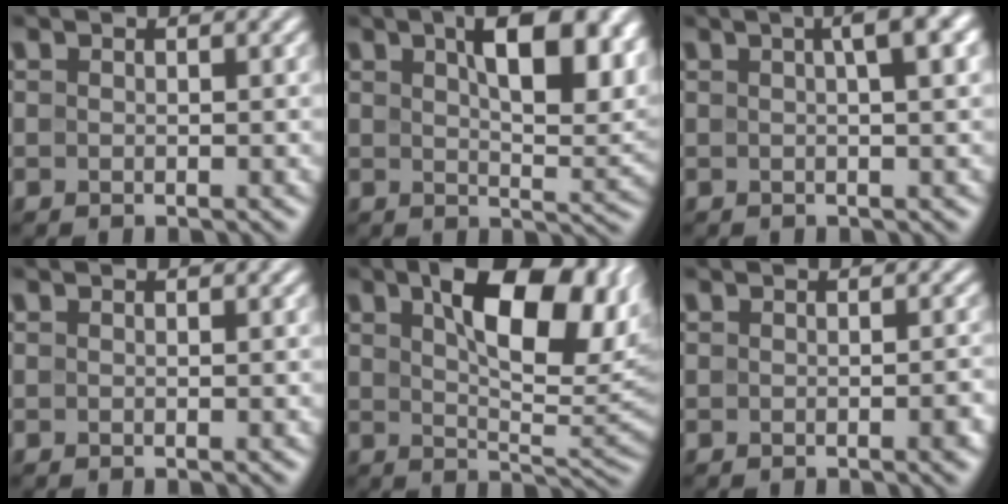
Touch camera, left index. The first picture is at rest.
{"total": 9.6, "force": [3.7, 3.7, 8.0], "torque": [-0.113, 0.003, 0.058]}
{"total": 4.4, "force": [1.5, 1.1, 4.0], "torque": [-0.044, 0.017, 0.013]}
{"total": 0.0}
{"total": 11.5, "force": [3.8, 4.8, 9.7], "torque": [-0.144, 0.006, 0.059]}
{"total": 1.3, "force": [-0.4, 0.4, 1.1], "torque": [-0.014, -0.004, -0.005]}